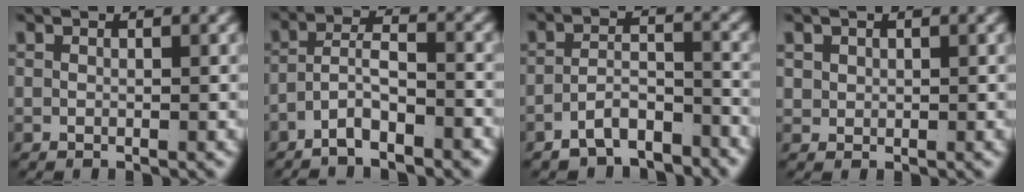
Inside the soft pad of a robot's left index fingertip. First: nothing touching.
{"total": 4.9, "force": [-3.3, 2.3, 2.7], "torque": [-0.058, -0.017, -0.054]}
{"total": 5.3, "force": [-4.8, 1.7, 1.5], "torque": [-0.020, -0.018, -0.078]}
{"total": 1.3, "force": [0.8, 0.9, 0.5], "torque": [-0.019, -0.008, 0.025]}